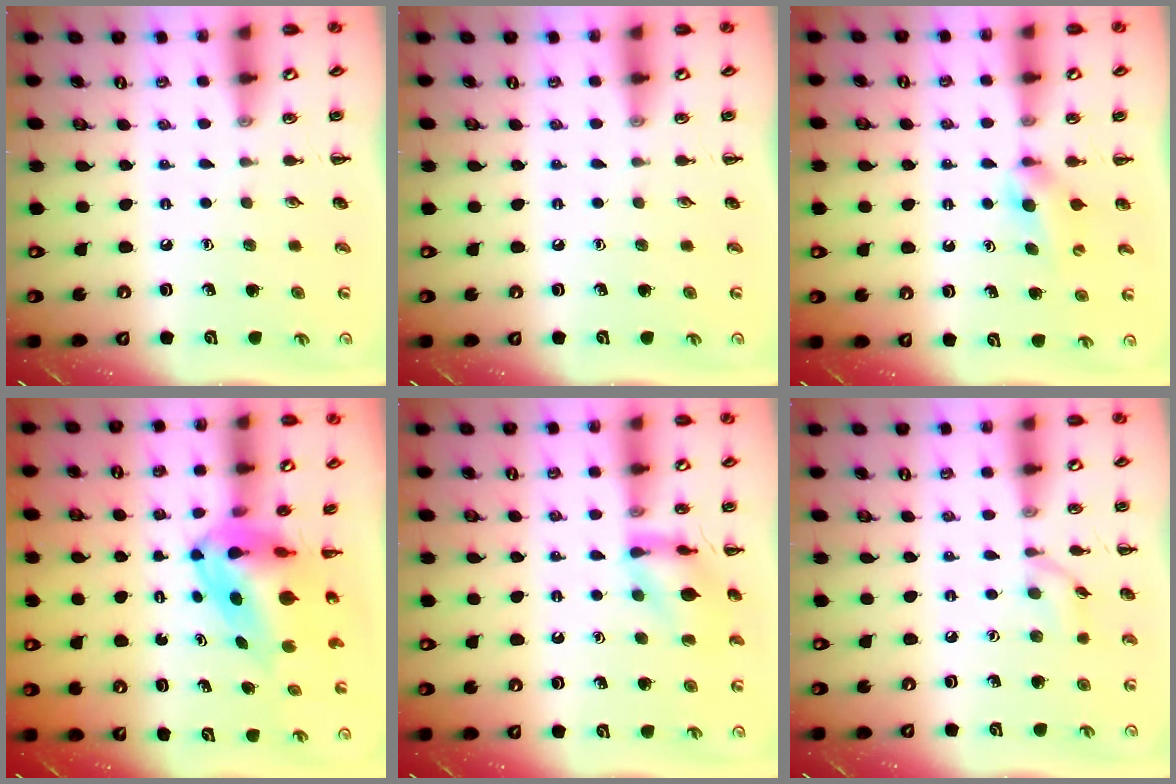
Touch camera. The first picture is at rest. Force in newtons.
{"total": 0.0}
{"total": 3.9, "press": 3.7, "slide": 1.4}
{"total": 7.7, "press": 7.3, "slide": 2.5}
{"total": 11.4, "press": 11.3, "slide": 1.2}
{"total": 6.8, "press": 6.7, "slide": 0.7}